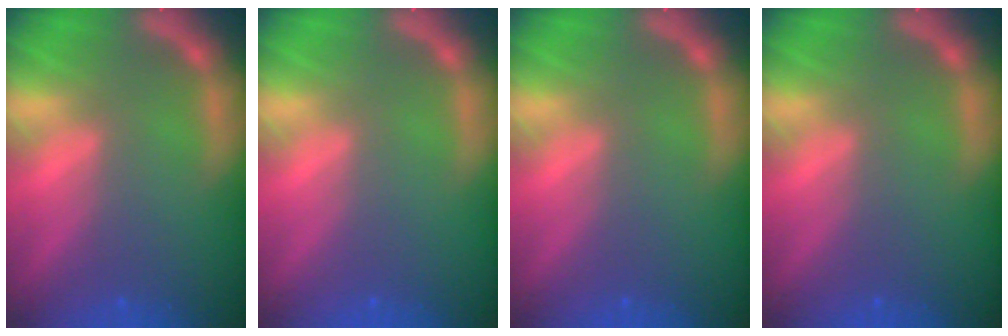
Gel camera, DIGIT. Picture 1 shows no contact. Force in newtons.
{"total": 0.0}
{"total": 0.0}
{"total": 0.0}